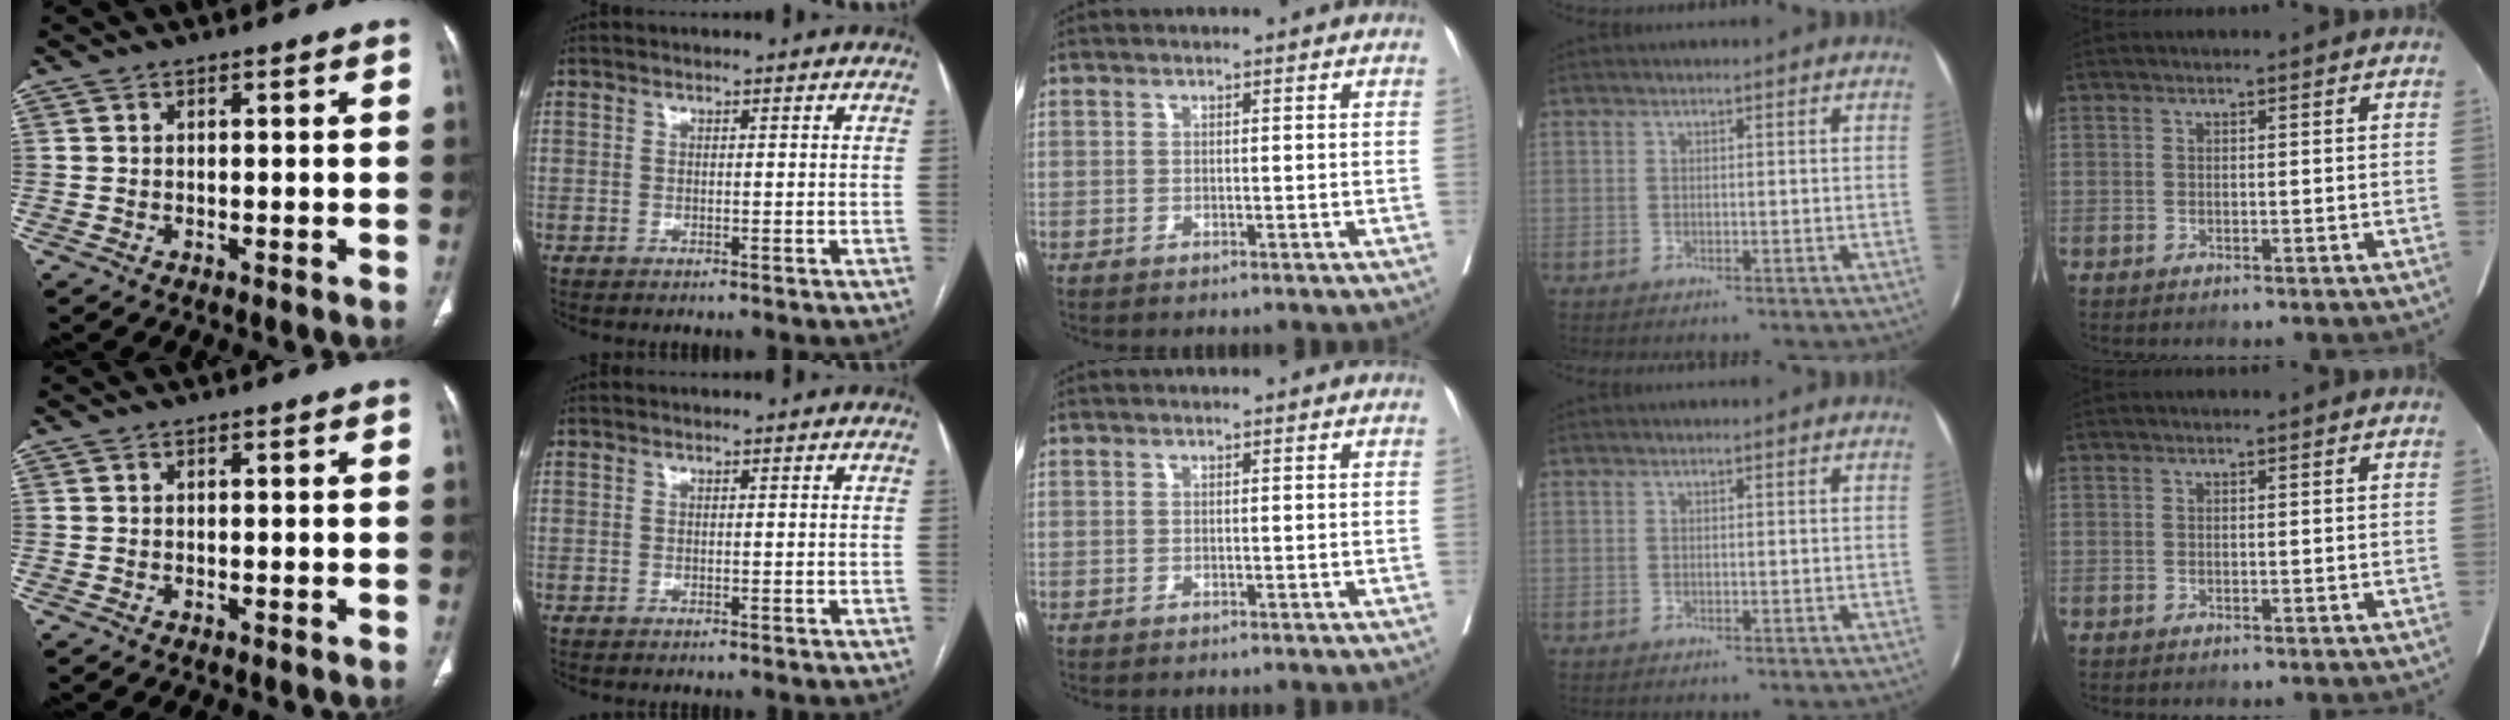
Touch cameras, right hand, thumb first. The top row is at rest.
{}